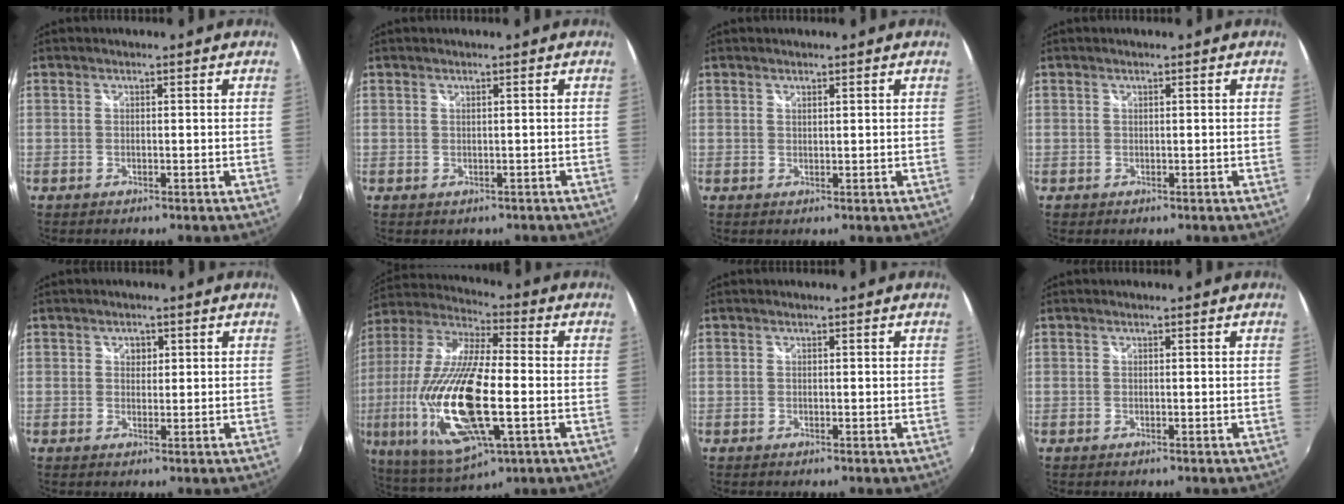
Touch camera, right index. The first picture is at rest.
{"total": 0.7, "force": [0.0, 0.7, 0.1], "torque": [0.001, -0.001, 0.002]}
{"total": 0.6, "force": [0.6, 0.1, 0.2], "torque": [-0.002, 0.000, 0.010]}
{"total": 0.8, "force": [-0.1, 0.8, -0.1], "torque": [0.001, 0.000, -0.001]}
{"total": 1.7, "force": [0.6, 1.5, 0.6], "torque": [-0.005, 0.004, 0.008]}
{"total": 25.3, "force": [-5.5, 7.9, 23.4], "torque": [-0.482, -0.043, -0.097]}
{"total": 0.0}
{"total": 0.0}